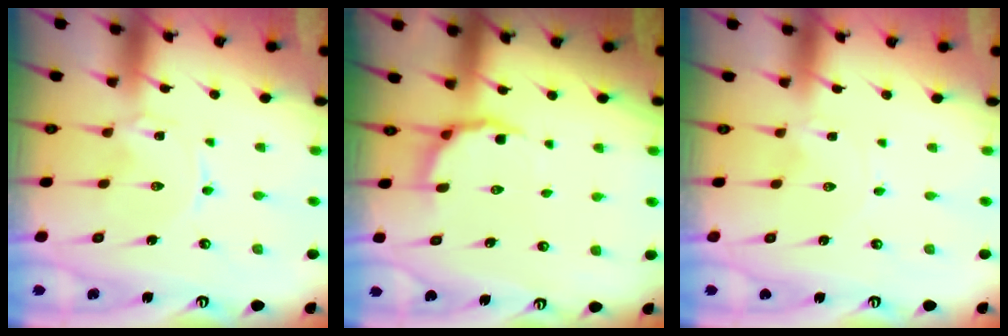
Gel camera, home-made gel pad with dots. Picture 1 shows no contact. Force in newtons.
{"total": 4.9, "press": 4.2, "slide": 2.6}
{"total": 0.8, "press": 0.8, "slide": 0.1}